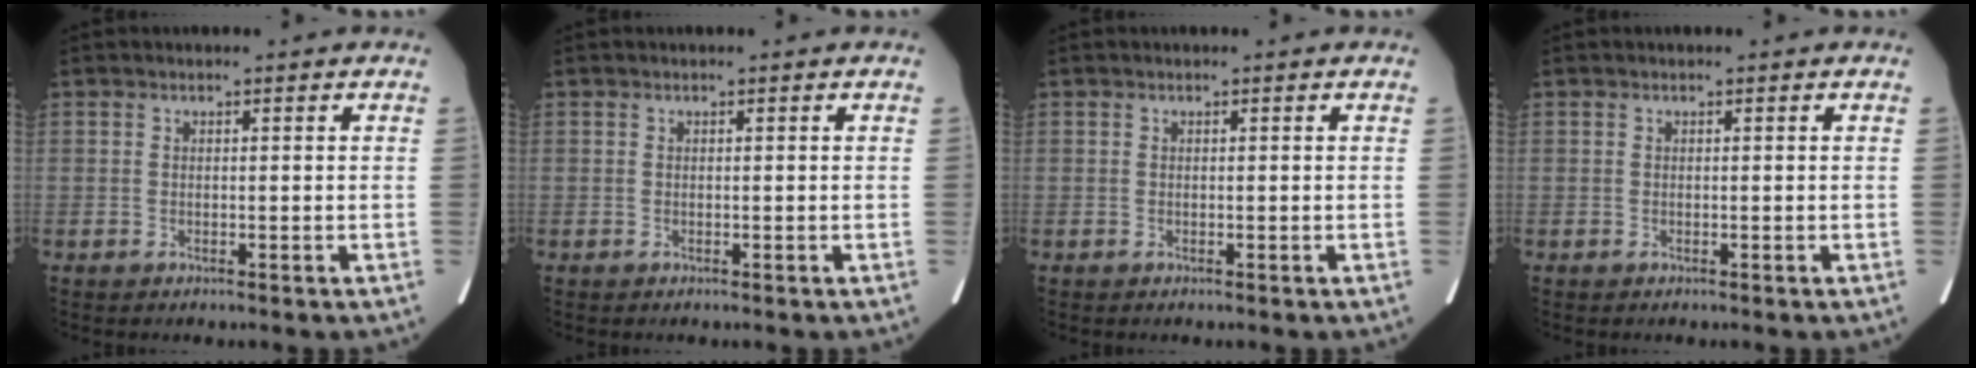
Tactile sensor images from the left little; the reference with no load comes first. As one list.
[{"total": 0.0}, {"total": 0.0}, {"total": 0.0}]